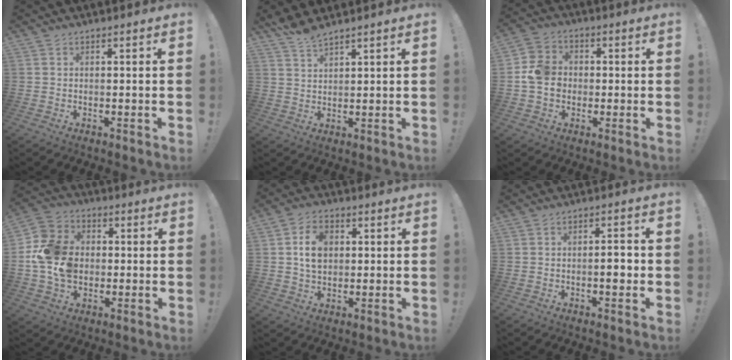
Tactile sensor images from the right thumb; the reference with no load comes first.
{"total": 4.6, "force": [4.3, 0.6, 1.5], "torque": [-0.033, -0.027, 0.080]}
{"total": 9.4, "force": [-0.9, 8.3, 4.3], "torque": [-0.076, 0.020, -0.010]}
{"total": 14.0, "force": [-0.4, 11.8, 7.7], "torque": [-0.130, 0.015, -0.001]}
{"total": 8.5, "force": [1.6, 6.5, 5.3], "torque": [-0.079, 0.002, 0.027]}
{"total": 4.1, "force": [-1.0, 1.3, 3.8], "torque": [-0.048, 0.001, -0.022]}